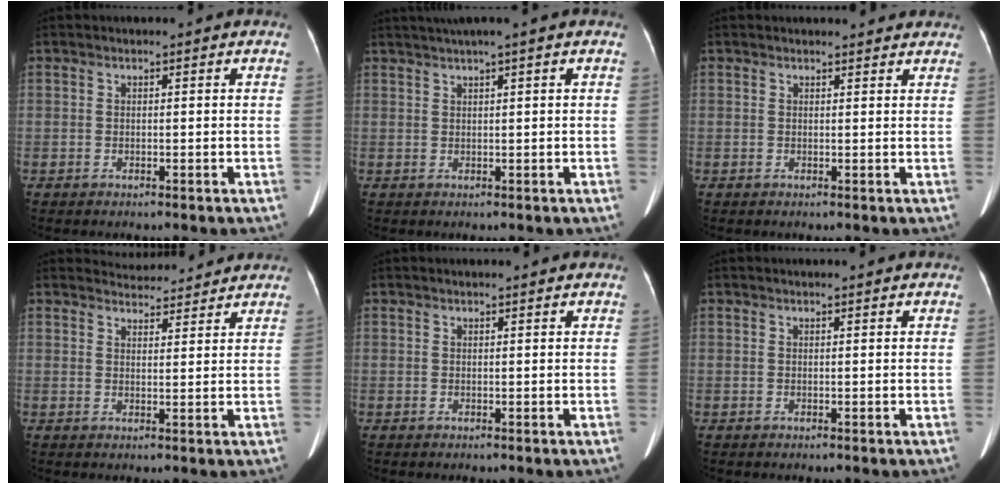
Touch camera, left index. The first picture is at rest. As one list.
[{"total": 3.6, "force": [2.5, -0.8, 2.5], "torque": [-0.046, 0.020, 0.048]}, {"total": 2.9, "force": [2.5, 1.5, 0.0], "torque": [0.009, 0.012, 0.021]}, {"total": 6.2, "force": [6.1, 1.1, 0.3], "torque": [-0.005, 0.017, 0.075]}, {"total": 2.2, "force": [2.0, 0.2, 0.7], "torque": [-0.009, 0.012, 0.024]}, {"total": 1.6, "force": [1.4, 0.1, 0.6], "torque": [-0.008, 0.012, 0.019]}]